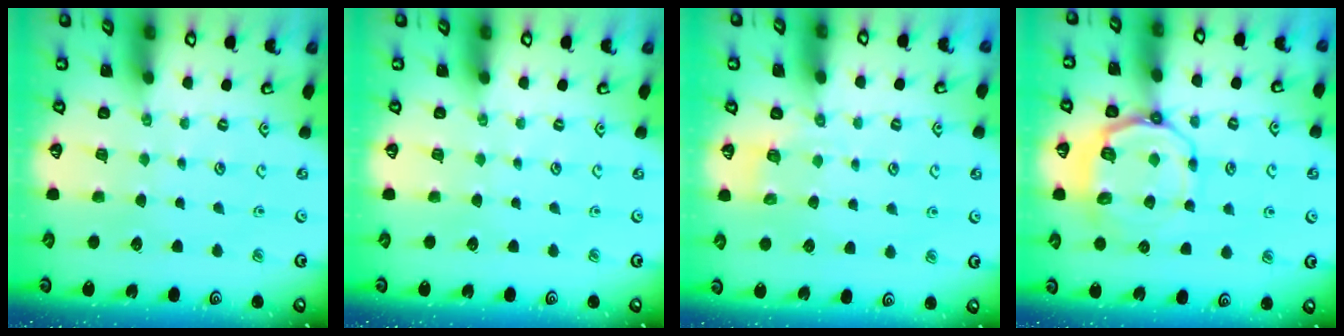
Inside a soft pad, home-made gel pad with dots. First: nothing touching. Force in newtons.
{"total": 0.0}
{"total": 2.1, "press": 1.0, "slide": 1.9}
{"total": 10.2, "press": 9.7, "slide": 3.1}